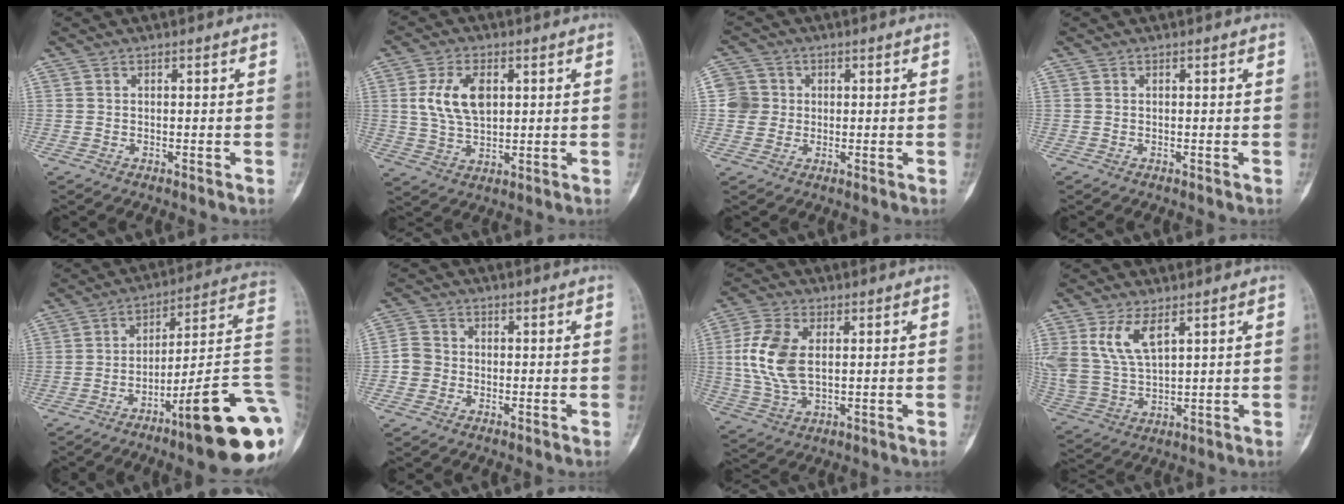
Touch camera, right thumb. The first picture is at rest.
{"total": 9.3, "force": [2.1, 5.4, 7.3], "torque": [-0.136, -0.003, 0.046]}
{"total": 5.0, "force": [0.4, 4.9, 0.7], "torque": [0.016, 0.006, 0.001]}
{"total": 0.0}
{"total": 21.4, "force": [-8.3, 3.0, 19.5], "torque": [-0.206, 0.061, -0.117]}
{"total": 3.6, "force": [-1.0, 3.3, 1.1], "torque": [-0.011, 0.010, -0.028]}
{"total": 10.9, "force": [1.5, 6.1, 8.9], "torque": [-0.194, -0.001, 0.032]}
{"total": 9.5, "force": [4.6, 4.3, 7.1], "torque": [-0.148, -0.012, 0.104]}